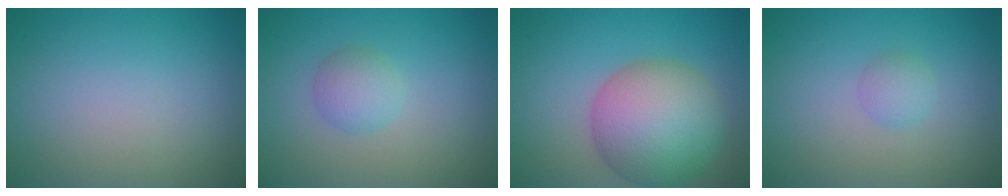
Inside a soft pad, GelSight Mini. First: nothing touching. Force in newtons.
{"total": 2.1, "press": 2.1, "slide": 0.1}
{"total": 9.5, "press": 9.5, "slide": 0.5}
{"total": 1.3, "press": 1.3, "slide": 0.1}